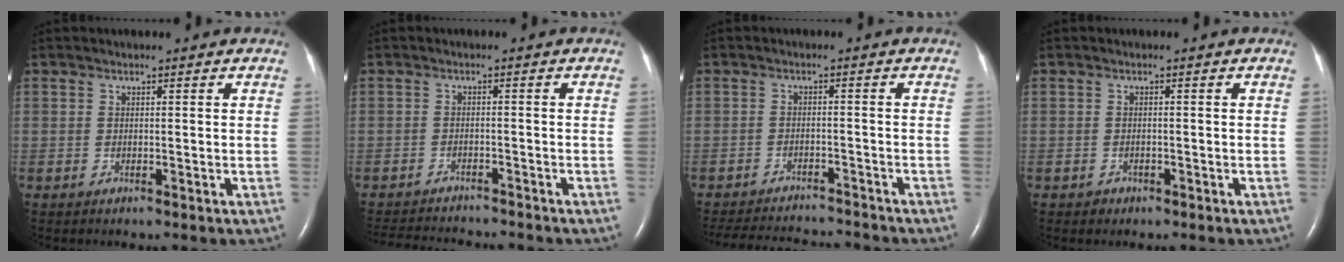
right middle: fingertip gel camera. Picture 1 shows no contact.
{"total": 9.7, "force": [-9.2, 1.3, 2.7], "torque": [-0.048, -0.004, -0.130]}
{"total": 12.8, "force": [-12.2, 1.9, 3.3], "torque": [-0.067, 0.002, -0.168]}
{"total": 1.0, "force": [-0.7, 0.8, 0.0], "torque": [-0.002, 0.003, -0.011]}